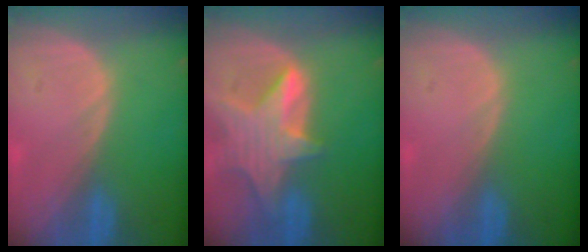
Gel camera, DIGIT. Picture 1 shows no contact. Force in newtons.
{"total": 8.4, "press": 7.4, "slide": 4.0}
{"total": 0.0}